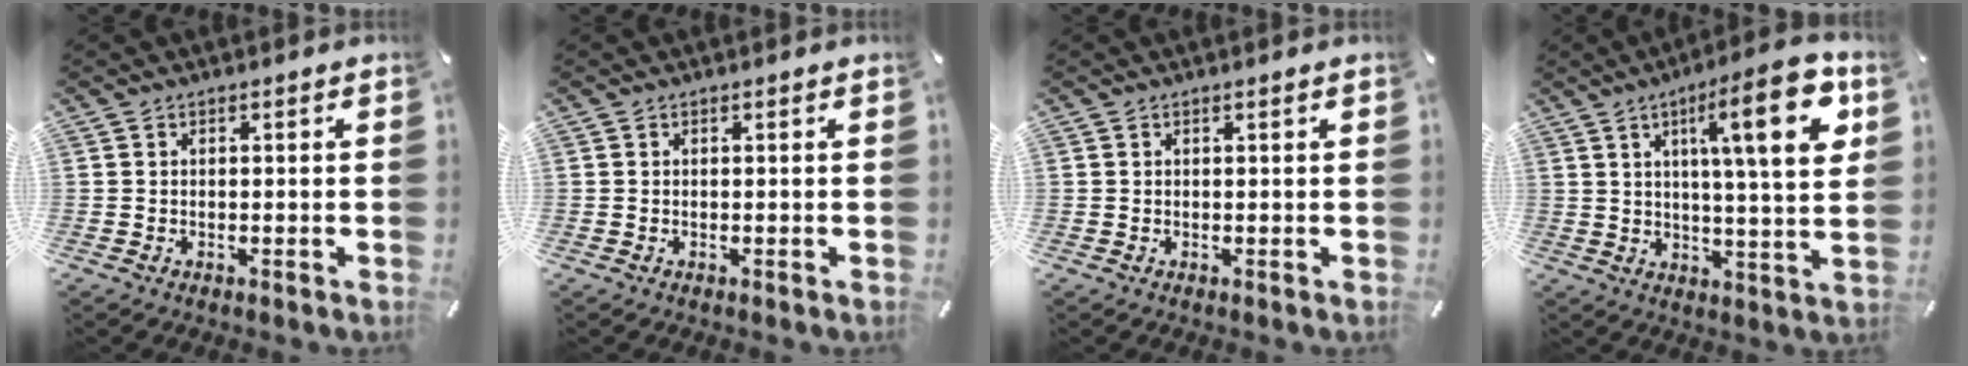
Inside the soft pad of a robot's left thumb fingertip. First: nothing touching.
{"total": 0.0}
{"total": 0.5, "force": [0.2, 0.0, 0.5], "torque": [-0.009, 0.000, 0.002]}
{"total": 18.8, "force": [6.9, 3.6, 17.2], "torque": [-0.249, -0.028, 0.088]}